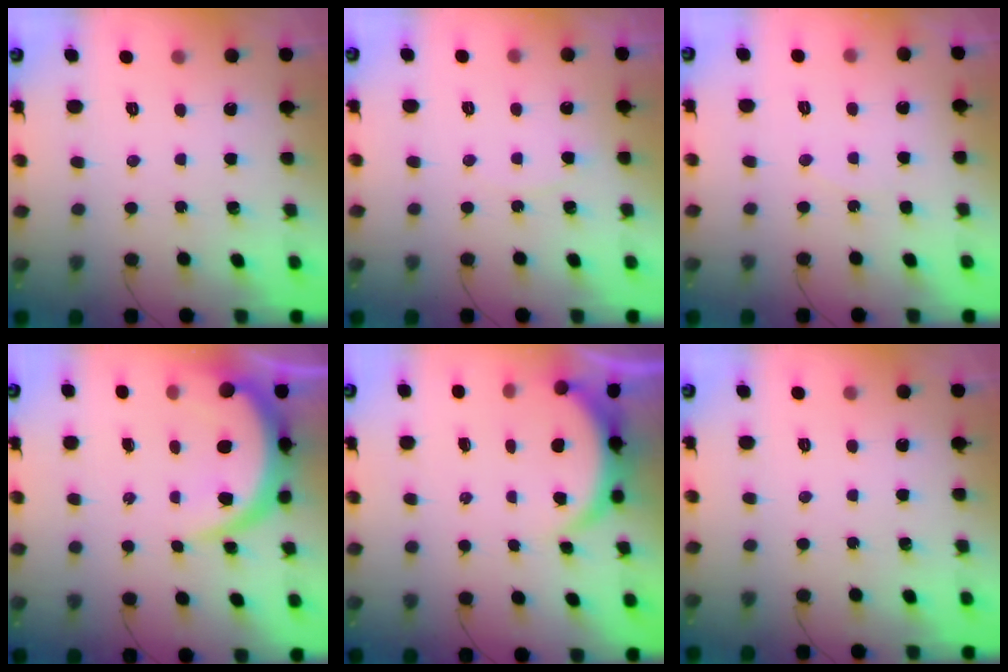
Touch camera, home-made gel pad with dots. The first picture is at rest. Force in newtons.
{"total": 2.7, "press": 2.7, "slide": 0.3}
{"total": 4.9, "press": 4.8, "slide": 0.4}
{"total": 10.5, "press": 10.4, "slide": 1.1}
{"total": 5.1, "press": 5.1, "slide": 0.6}
{"total": 0.0}